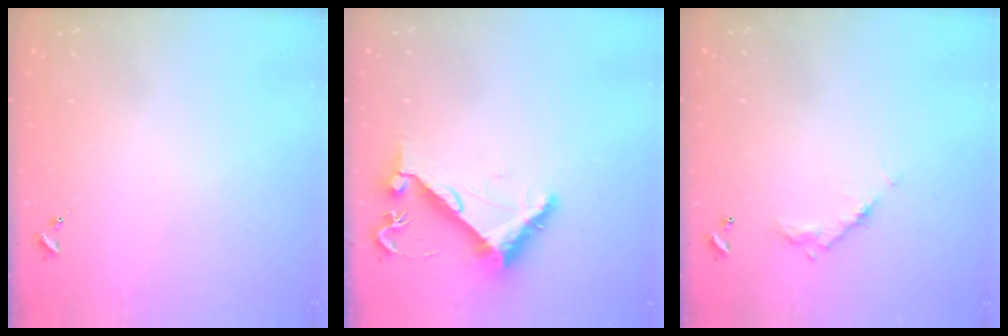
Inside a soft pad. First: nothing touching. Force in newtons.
{"total": 7.9, "press": 7.9, "slide": 0.4}
{"total": 8.4, "press": 8.4, "slide": 0.4}